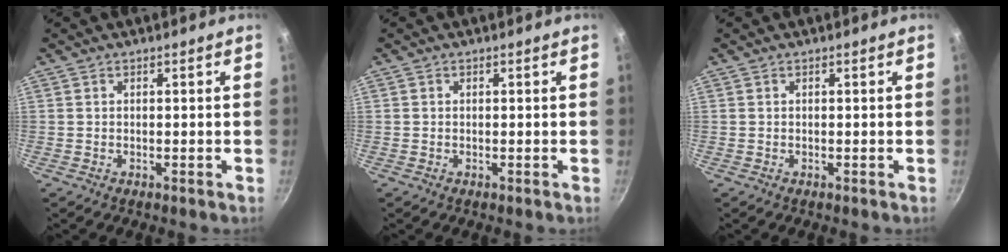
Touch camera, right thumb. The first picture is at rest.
{"total": 0.0}
{"total": 0.0}